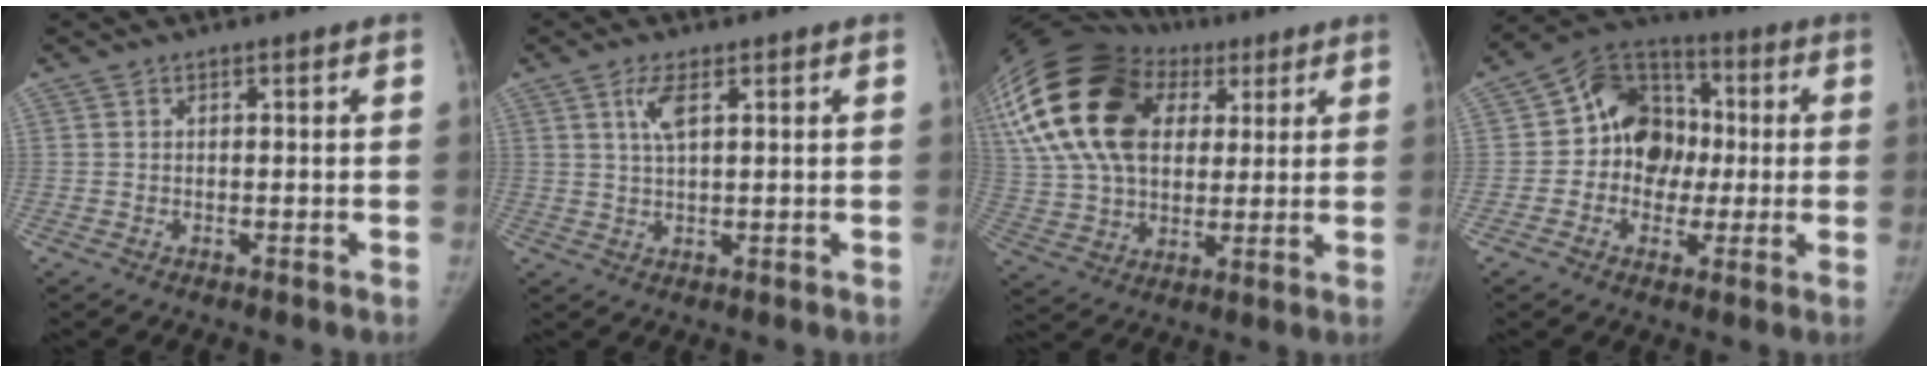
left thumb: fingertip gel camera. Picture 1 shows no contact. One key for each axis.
{"total": 3.9, "fx": 1.7, "fy": 1.3, "fz": 3.2, "tx": -0.066, "ty": -0.001, "tz": 0.038}
{"total": 29.5, "fx": 10.4, "fy": 19.8, "fz": 19.2, "tx": -0.403, "ty": 0.053, "tz": 0.197}
{"total": 13.5, "fx": -0.1, "fy": 11.4, "fz": 7.3, "tx": -0.069, "ty": 0.028, "tz": -0.016}